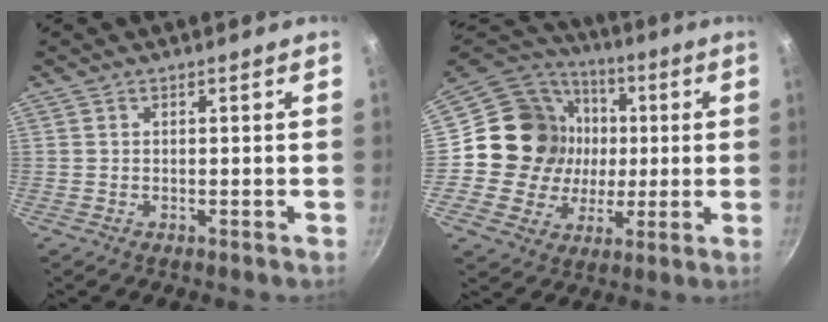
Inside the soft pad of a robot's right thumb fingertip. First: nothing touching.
{"total": 18.5, "force": [1.1, 17.0, 7.1], "torque": [-0.102, 0.020, 0.017]}